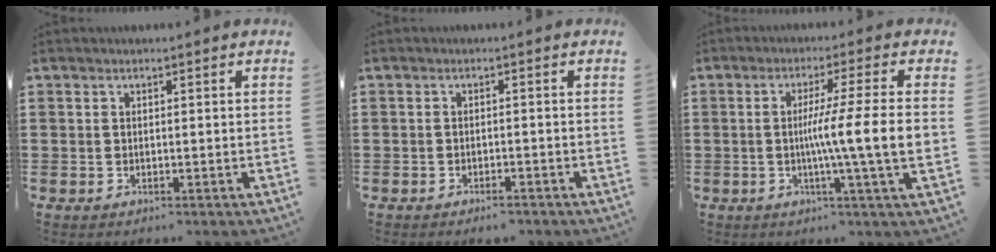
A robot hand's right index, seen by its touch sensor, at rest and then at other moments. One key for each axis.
{"total": 1.3, "fx": -1.2, "fy": 0.1, "fz": 0.5, "tx": -0.014, "ty": 0.000, "tz": -0.023}
{"total": 9.8, "fx": -0.8, "fy": -0.8, "fz": 9.7, "tx": -0.171, "ty": -0.012, "tz": -0.020}